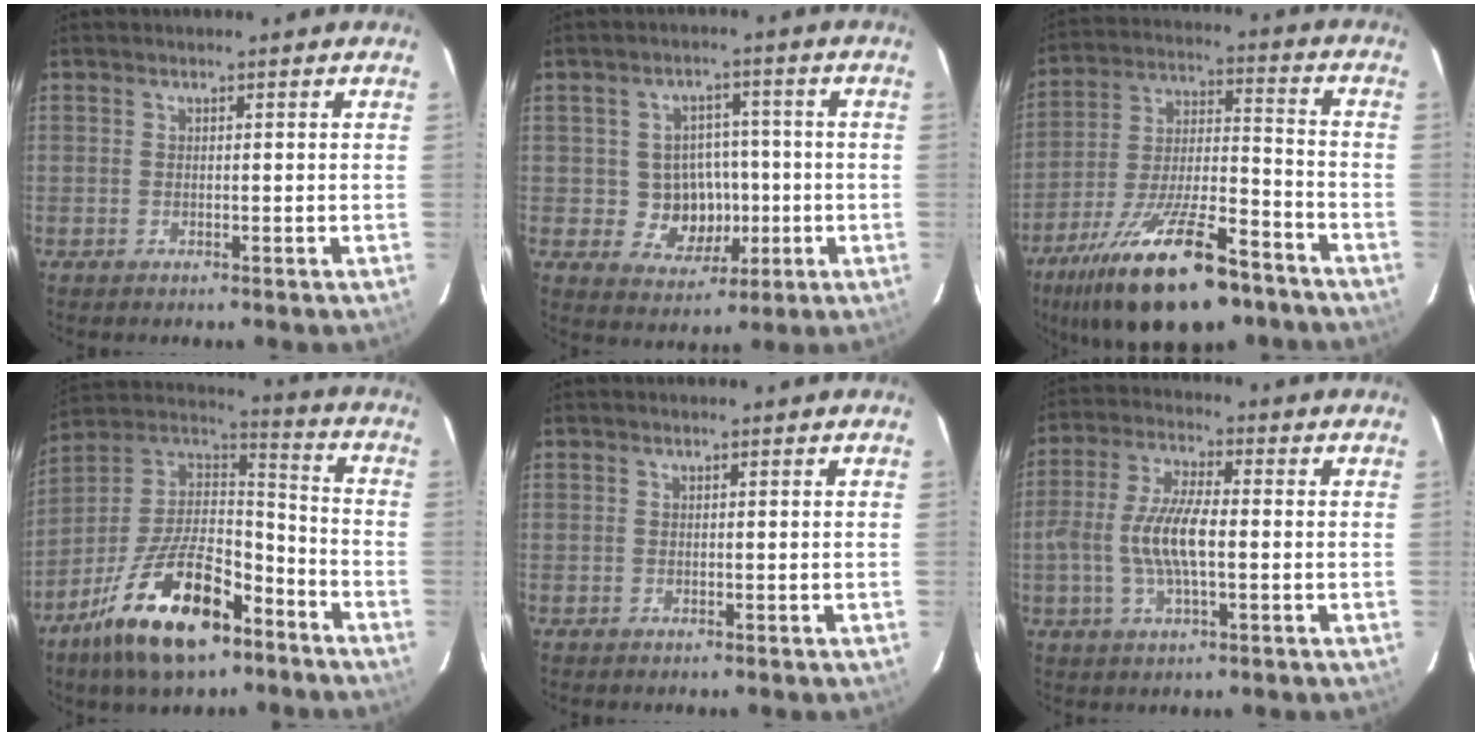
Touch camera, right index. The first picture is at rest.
{"total": 8.0, "force": [-1.2, 7.4, 2.8], "torque": [-0.064, 0.015, -0.002]}
{"total": 23.3, "force": [-15.7, 7.7, 15.5], "torque": [-0.290, -0.027, -0.250]}
{"total": 22.0, "force": [-12.6, 9.6, 15.3], "torque": [-0.302, -0.006, -0.215]}
{"total": 0.0}
{"total": 9.8, "force": [-1.4, 3.1, 9.1], "torque": [-0.190, 0.005, -0.028]}